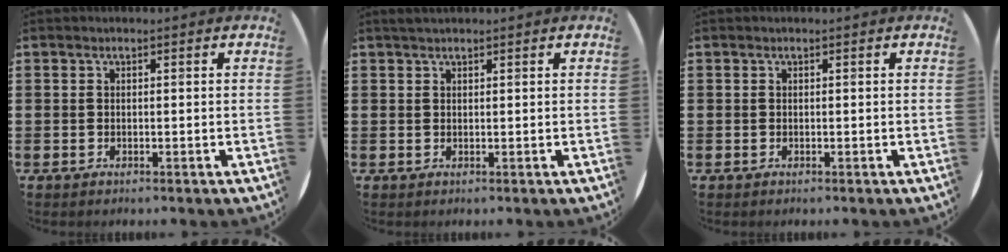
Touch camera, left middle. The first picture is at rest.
{"total": 0.9, "force": [0.9, 0.3, 0.2], "torque": [-0.003, 0.004, 0.016]}
{"total": 0.0}